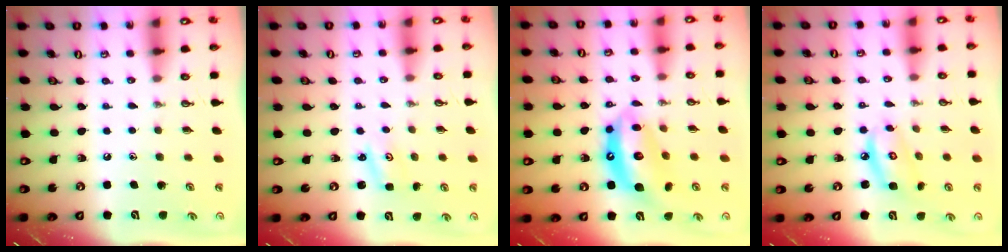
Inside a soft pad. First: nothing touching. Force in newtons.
{"total": 2.2, "press": 2.2, "slide": 0.3}
{"total": 13.6, "press": 13.5, "slide": 1.2}
{"total": 7.3, "press": 7.3, "slide": 0.5}